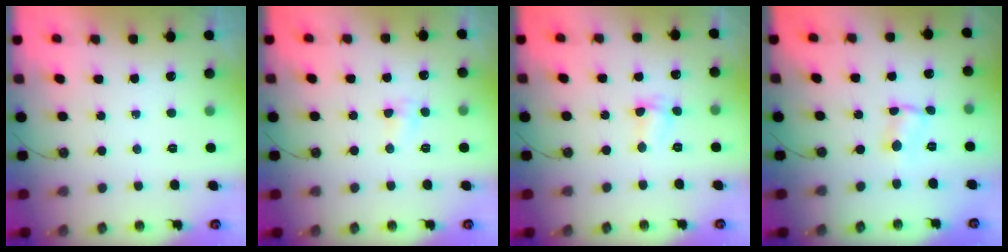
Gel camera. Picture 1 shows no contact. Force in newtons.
{"total": 3.2, "press": 3.2, "slide": 0.3}
{"total": 2.5, "press": 2.5, "slide": 0.5}
{"total": 1.0, "press": 1.0, "slide": 0.2}